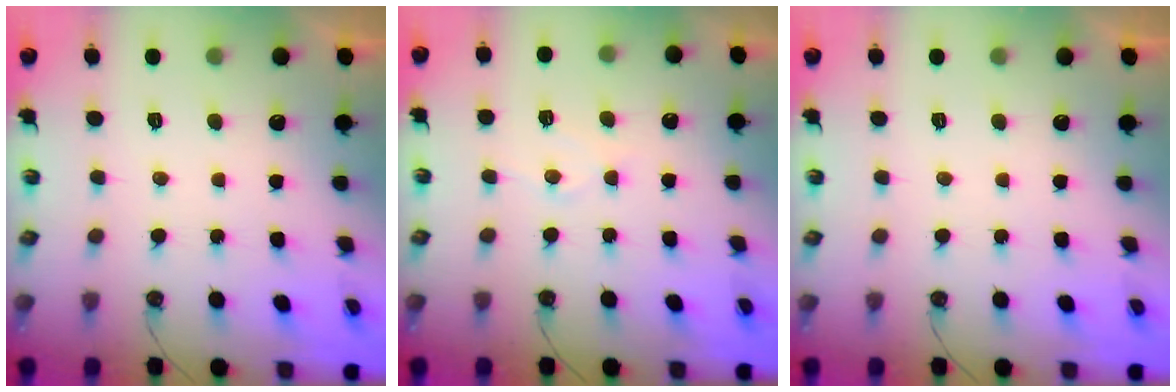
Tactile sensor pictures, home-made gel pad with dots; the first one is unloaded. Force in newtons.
{"total": 6.1, "press": 6.1, "slide": 0.3}
{"total": 0.0}